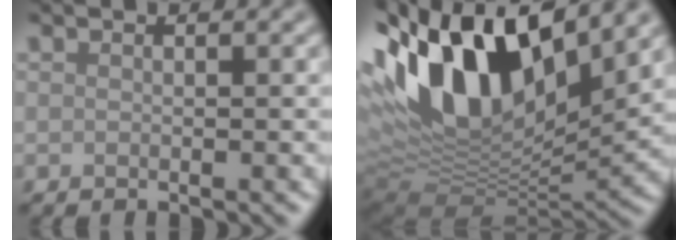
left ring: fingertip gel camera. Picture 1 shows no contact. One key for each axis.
{"total": 15.8, "fx": 5.6, "fy": 7.8, "fz": 12.5, "tx": -0.244, "ty": 0.022, "tz": 0.100}